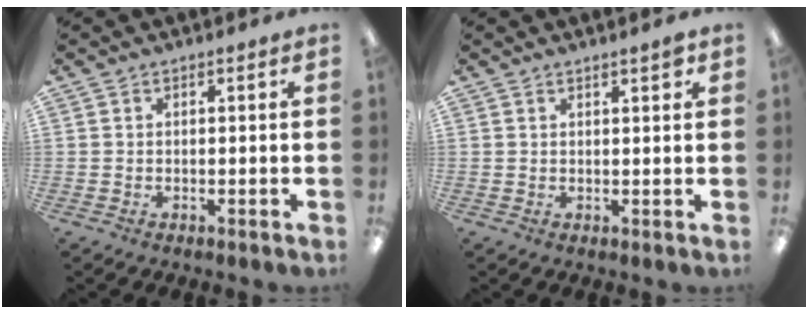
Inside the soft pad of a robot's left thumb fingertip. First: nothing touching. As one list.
[{"total": 1.9, "force": [1.5, 0.2, 1.1], "torque": [-0.008, -0.007, 0.023]}]